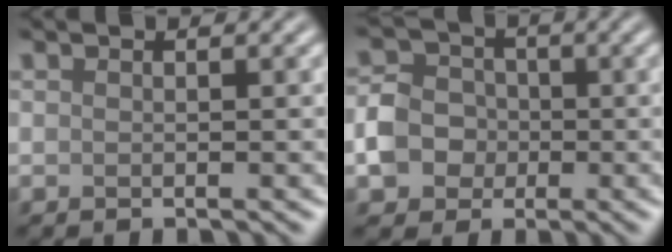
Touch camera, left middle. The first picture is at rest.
{"total": 4.5, "force": [-1.1, 3.9, 1.9], "torque": [-0.029, 0.002, -0.027]}